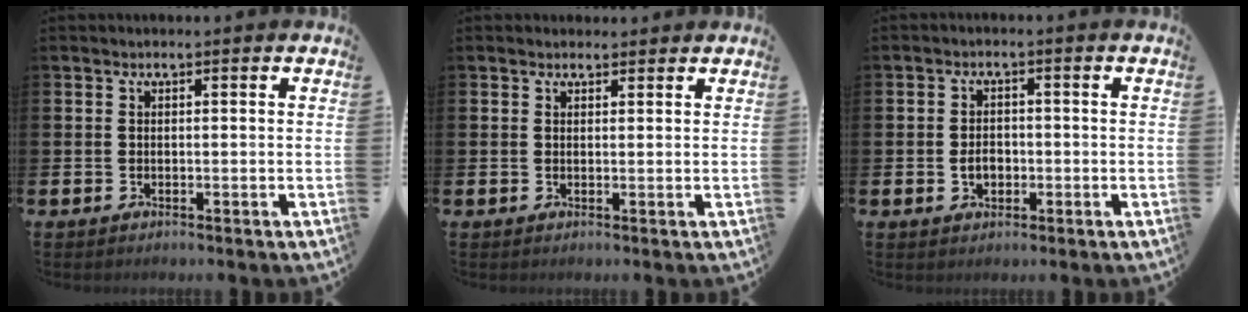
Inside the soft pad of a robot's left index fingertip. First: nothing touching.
{"total": 1.2, "force": [1.1, 0.5, 0.0], "torque": [0.011, 0.001, 0.017]}
{"total": 2.4, "force": [-0.6, 1.8, 1.5], "torque": [-0.016, 0.000, -0.017]}